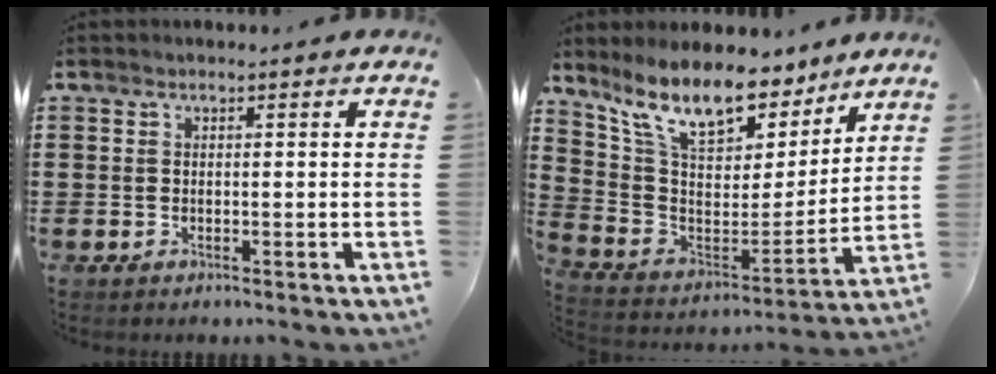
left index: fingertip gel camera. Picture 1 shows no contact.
{"total": 12.2, "force": [9.5, 4.2, 6.4], "torque": [-0.157, -0.047, 0.170]}